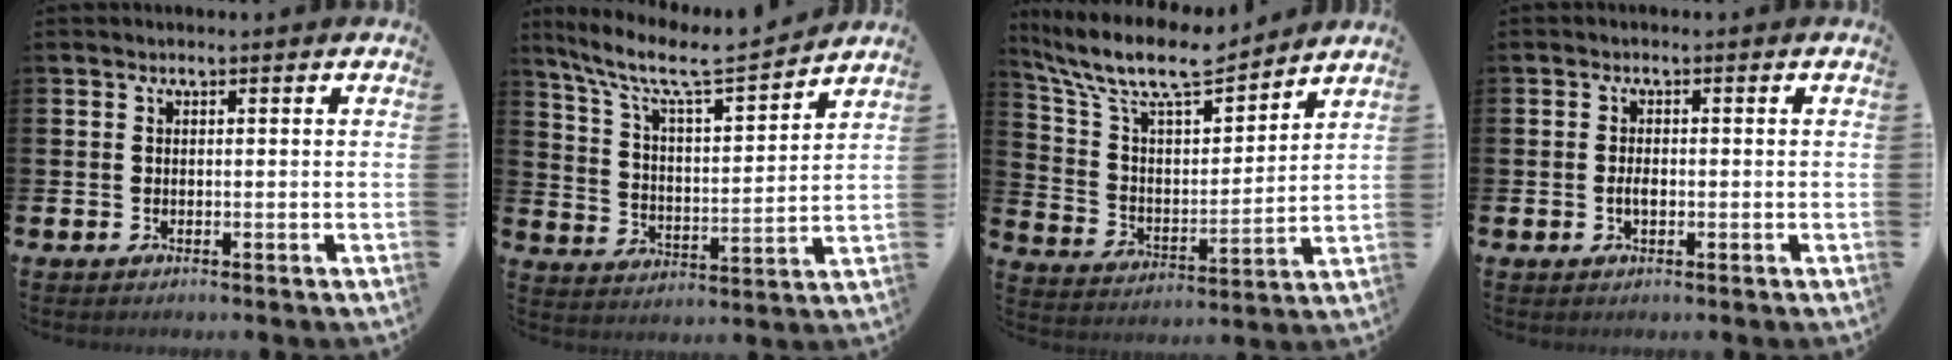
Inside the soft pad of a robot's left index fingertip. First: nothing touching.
{"total": 8.6, "force": [7.4, 1.5, 4.1], "torque": [-0.119, -0.048, 0.122]}
{"total": 11.3, "force": [9.9, 2.9, 4.6], "torque": [-0.132, -0.059, 0.173]}
{"total": 1.6, "force": [-0.3, 0.8, 1.3], "torque": [-0.025, 0.003, -0.006]}